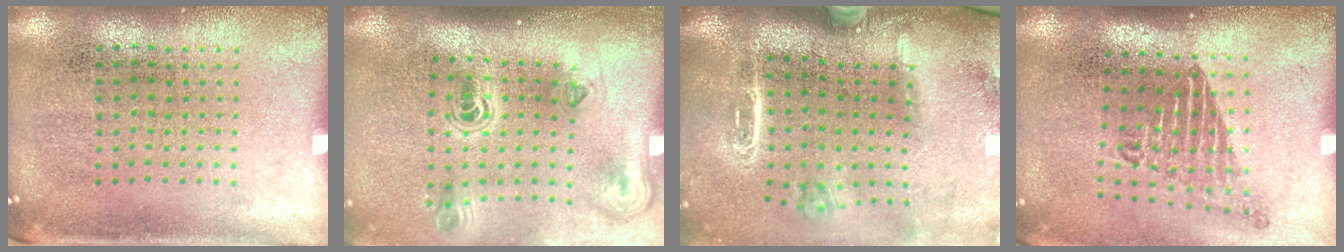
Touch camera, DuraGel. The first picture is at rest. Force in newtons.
{"total": 2.3, "press": 1.5, "slide": 1.7}
{"total": 2.8, "press": 2.0, "slide": 2.0}
{"total": 1.7, "press": 1.2, "slide": 1.3}